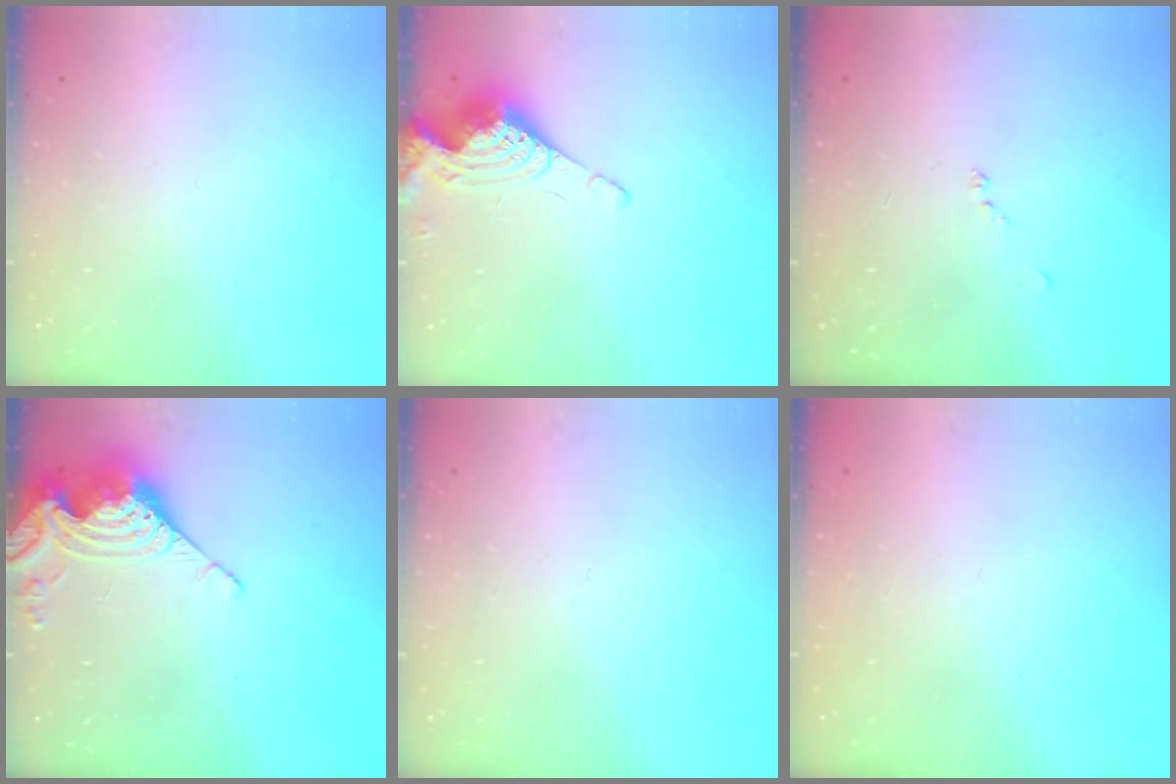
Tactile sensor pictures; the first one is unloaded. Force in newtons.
{"total": 8.5, "press": 8.4, "slide": 1.1}
{"total": 8.4, "press": 8.3, "slide": 0.9}
{"total": 9.6, "press": 9.5, "slide": 0.9}
{"total": 0.0}
{"total": 0.9, "press": 0.9, "slide": 0.2}